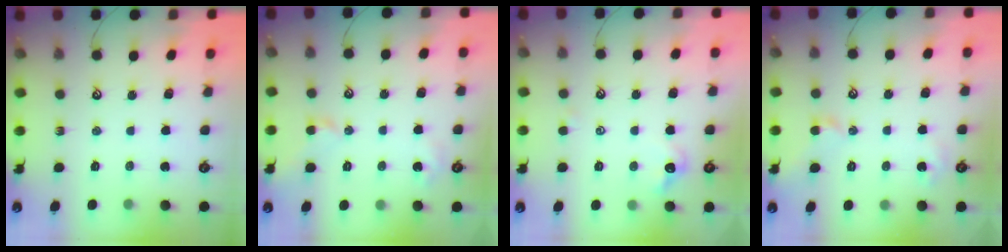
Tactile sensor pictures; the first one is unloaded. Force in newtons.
{"total": 1.7, "press": 1.6, "slide": 0.6}
{"total": 2.6, "press": 2.6, "slide": 0.6}
{"total": 2.8, "press": 2.7, "slide": 0.6}